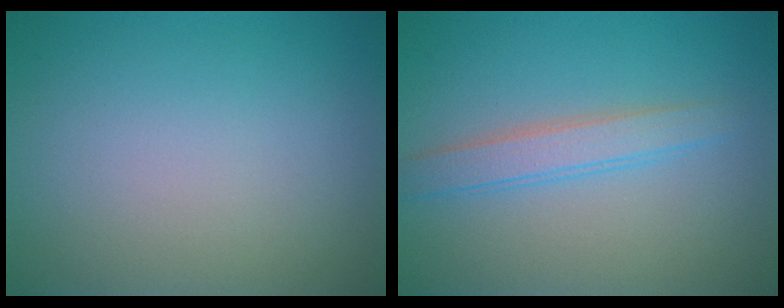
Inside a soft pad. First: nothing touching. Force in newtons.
{"total": 2.5, "press": 2.5, "slide": 0.0}